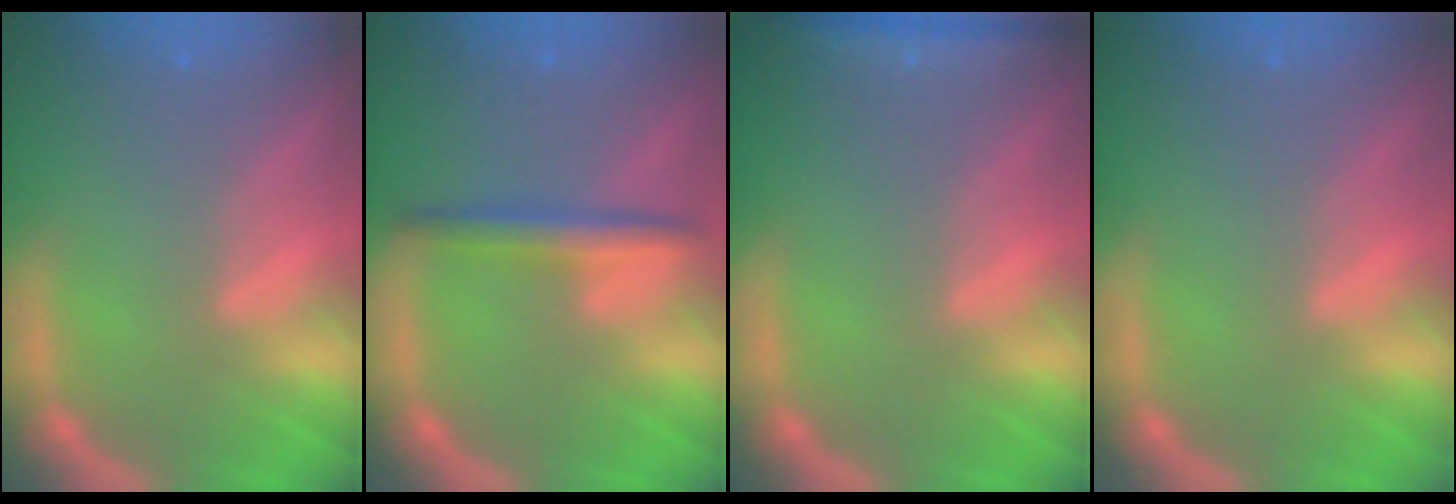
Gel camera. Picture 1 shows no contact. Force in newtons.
{"total": 3.0}
{"total": 2.4}
{"total": 0.0}